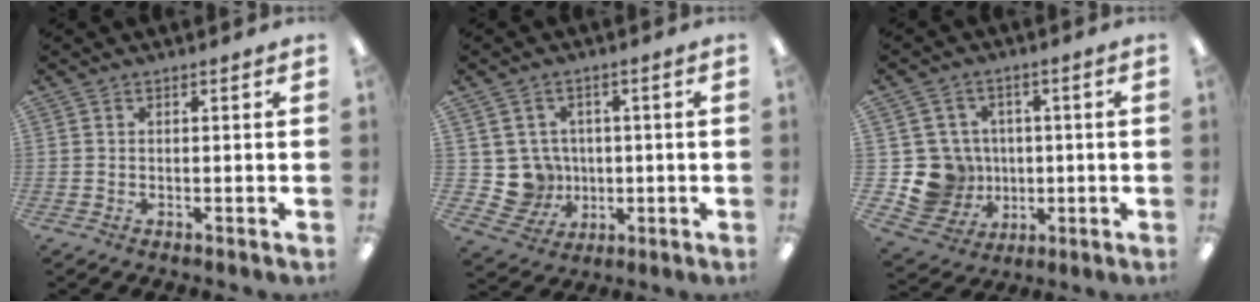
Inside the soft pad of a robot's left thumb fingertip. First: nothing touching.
{"total": 7.2, "force": [0.4, 7.0, 1.6], "torque": [-0.048, 0.003, 0.017]}
{"total": 11.2, "force": [-0.7, 10.9, 2.6], "torque": [-0.089, 0.014, 0.003]}